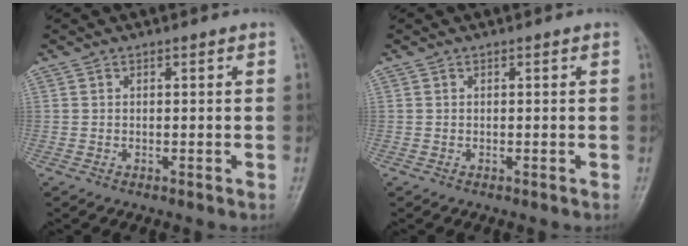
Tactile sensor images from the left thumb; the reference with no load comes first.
{"total": 0.0}